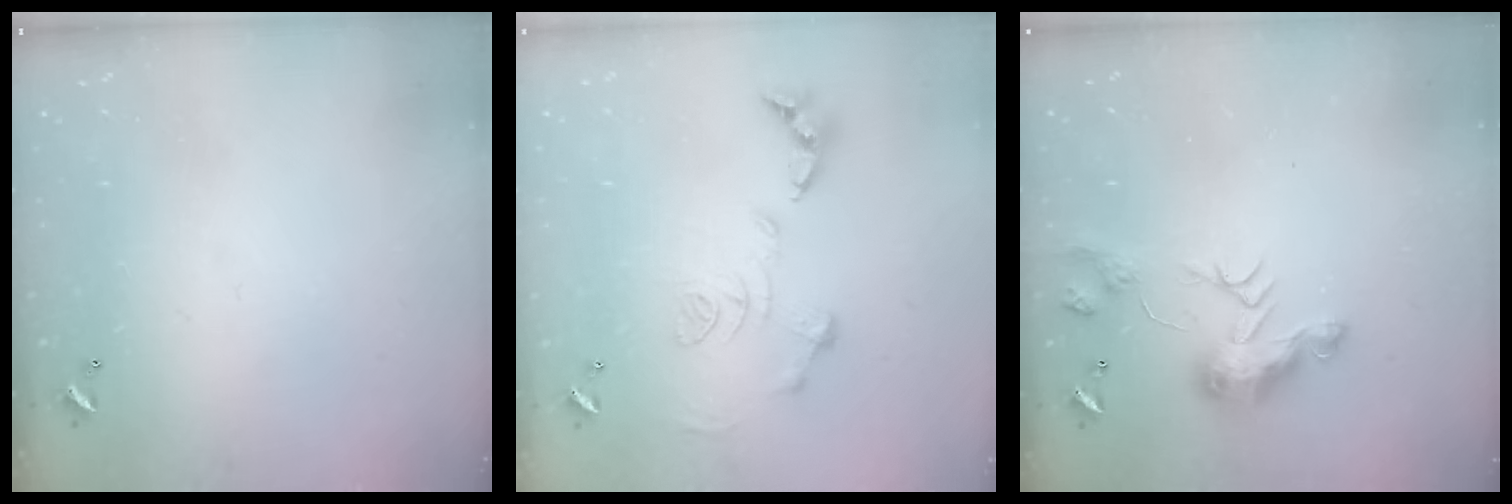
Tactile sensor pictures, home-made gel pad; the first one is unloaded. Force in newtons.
{"total": 1.2, "press": 0.4, "slide": 1.1}
{"total": 11.0, "press": 11.0, "slide": 0.7}